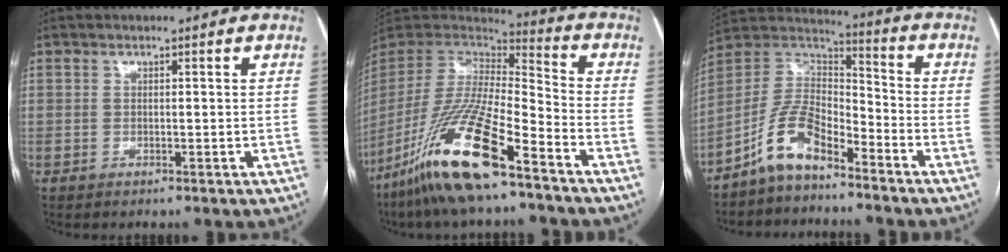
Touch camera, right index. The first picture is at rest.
{"total": 20.0, "force": [-12.9, 2.6, 15.1], "torque": [-0.337, -0.047, -0.248]}
{"total": 9.9, "force": [-6.8, 3.9, 6.1], "torque": [-0.137, 0.024, -0.135]}